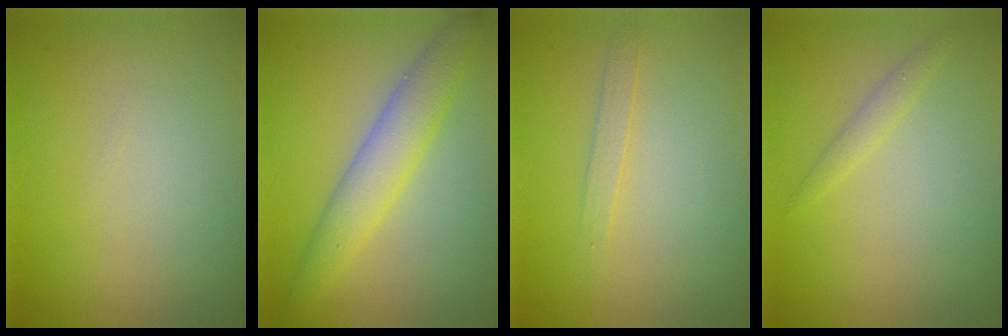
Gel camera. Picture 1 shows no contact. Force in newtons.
{"total": 4.4, "press": 4.4, "slide": 0.2}
{"total": 1.2, "press": 1.2, "slide": 0.1}
{"total": 1.1, "press": 1.1, "slide": 0.0}